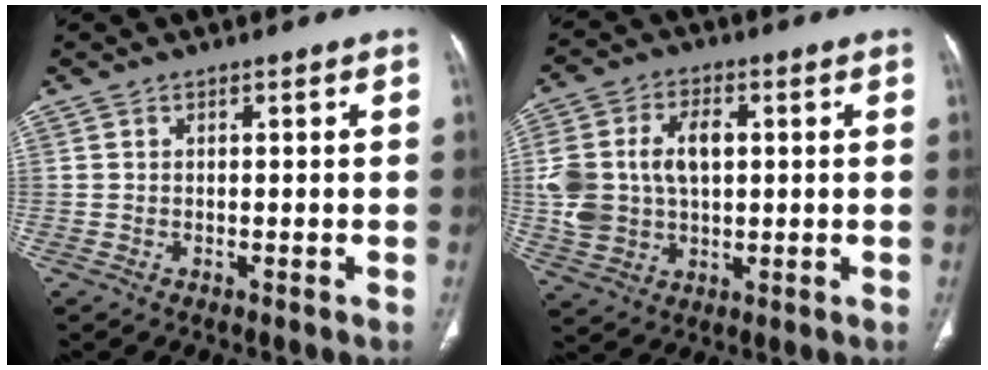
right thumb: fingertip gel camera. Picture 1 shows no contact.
{"total": 13.2, "force": [1.2, 8.9, 9.7], "torque": [-0.183, 0.014, 0.031]}